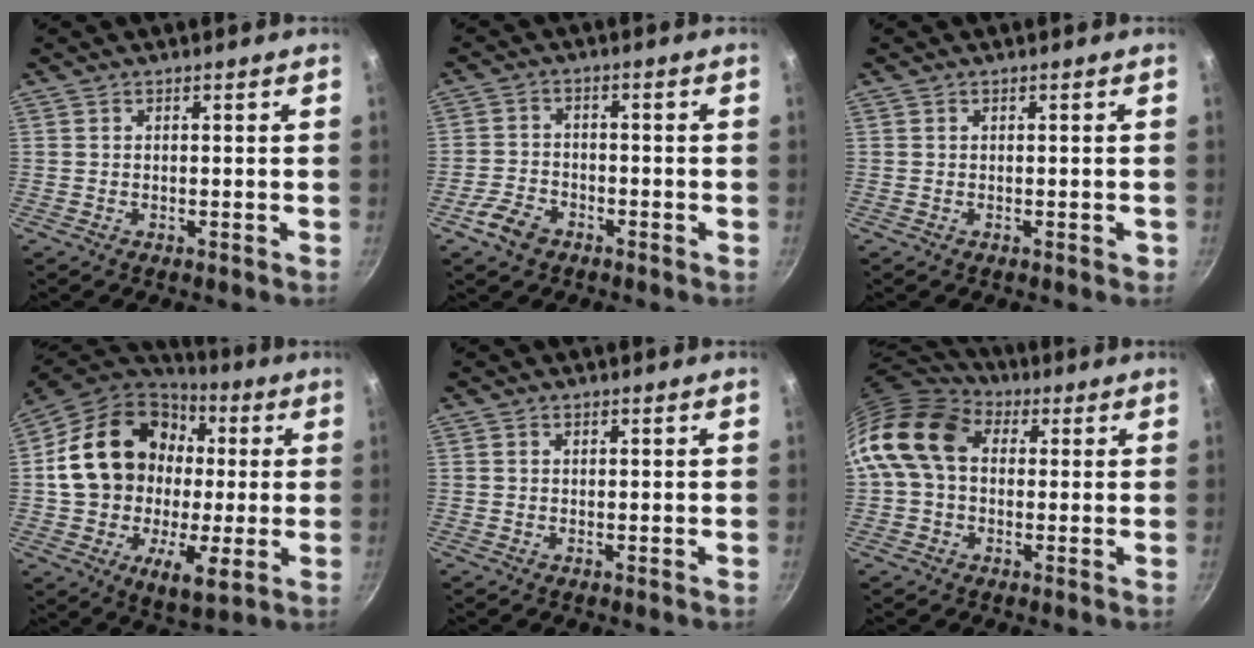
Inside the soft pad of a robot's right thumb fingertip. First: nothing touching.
{"total": 5.4, "force": [-3.3, 3.3, 2.7], "torque": [-0.051, 0.027, -0.064]}
{"total": 0.9, "force": [-0.2, 0.5, 0.6], "torque": [0.001, 0.003, -0.004]}
{"total": 25.1, "force": [2.5, 18.2, 17.1], "torque": [-0.260, 0.014, 0.035]}
{"total": 0.6, "force": [0.2, 0.4, 0.3], "torque": [-0.003, 0.002, 0.002]}
{"total": 14.4, "force": [2.5, 10.4, 9.6], "torque": [-0.159, 0.023, 0.026]}